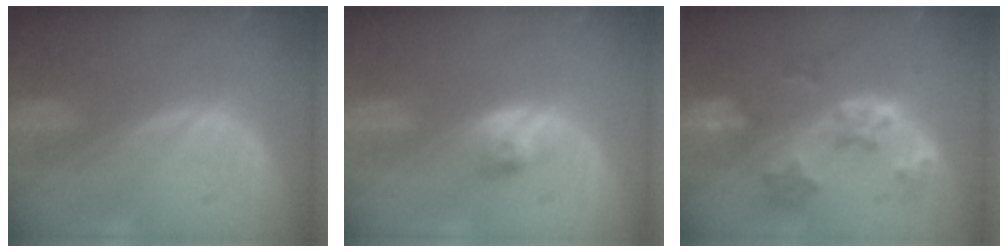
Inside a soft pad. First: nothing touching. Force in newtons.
{"total": 2.6, "press": 2.3, "slide": 1.2}
{"total": 7.0, "press": 6.4, "slide": 2.8}